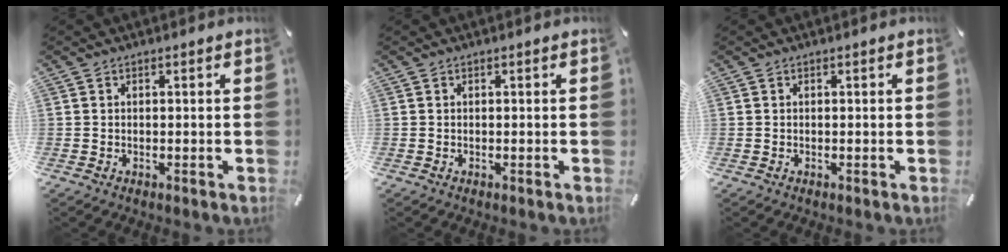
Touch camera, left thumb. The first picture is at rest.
{"total": 0.0}
{"total": 0.0}